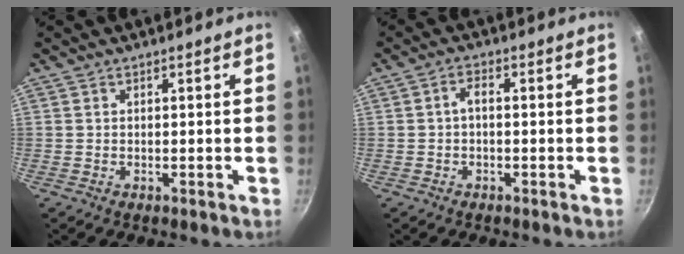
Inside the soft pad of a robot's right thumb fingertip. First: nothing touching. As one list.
[{"total": 2.3, "force": [-0.4, 1.2, 1.9], "torque": [-0.036, 0.016, -0.008]}]